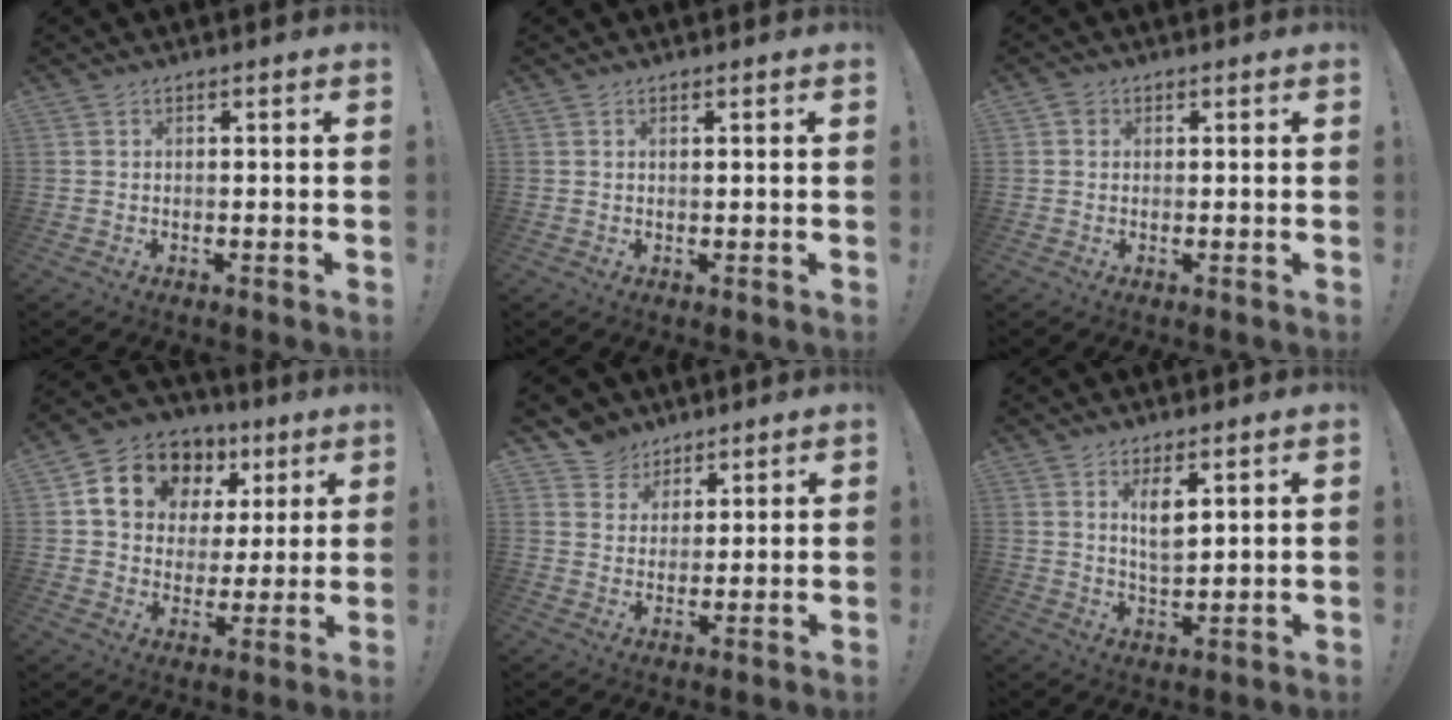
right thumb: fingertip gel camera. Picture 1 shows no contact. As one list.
[{"total": 0.6, "force": [0.4, 0.0, 0.4], "torque": [-0.007, 0.000, 0.007]}, {"total": 1.6, "force": [0.6, 1.5, 0.5], "torque": [-0.003, 0.000, 0.009]}, {"total": 15.1, "force": [7.4, 11.2, 6.8], "torque": [-0.105, -0.030, 0.144]}, {"total": 6.8, "force": [4.8, 4.8, 0.3], "torque": [-0.019, -0.037, 0.098]}, {"total": 5.9, "force": [3.3, 2.7, 4.1], "torque": [-0.067, -0.019, 0.057]}]